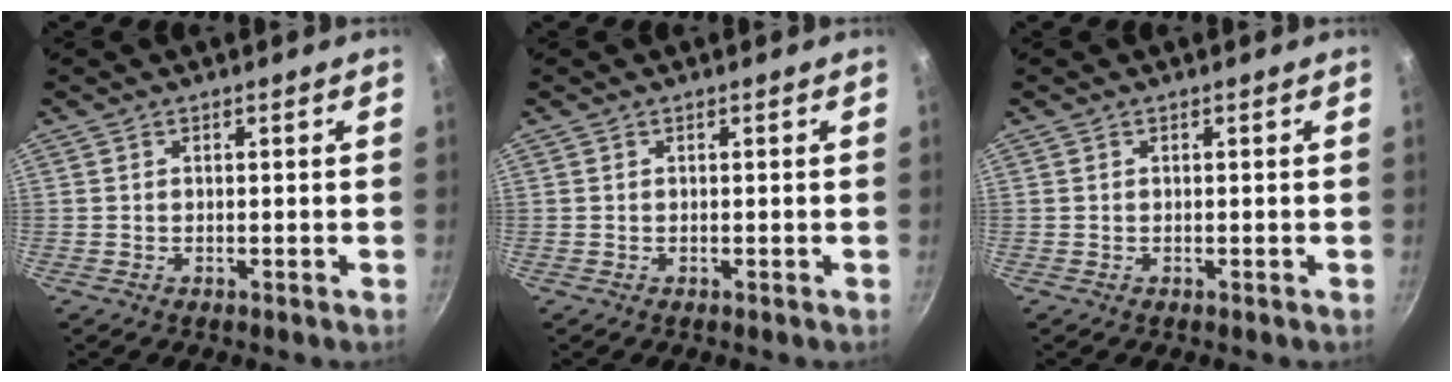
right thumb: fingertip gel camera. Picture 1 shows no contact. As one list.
[{"total": 0.0}, {"total": 0.0}]